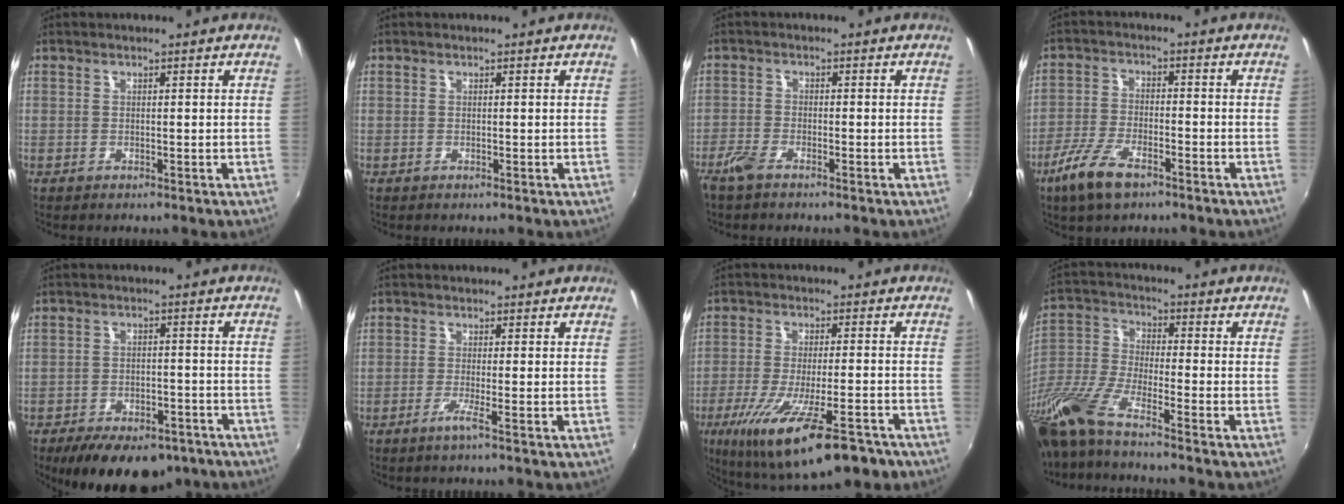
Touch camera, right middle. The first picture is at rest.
{"total": 0.0}
{"total": 3.5, "force": [-2.8, 0.8, 1.9], "torque": [-0.056, -0.005, -0.062]}
{"total": 8.3, "force": [-5.4, 3.1, 5.5], "torque": [-0.133, -0.010, -0.106]}
{"total": 15.2, "force": [-10.8, 7.2, 7.8], "torque": [-0.161, -0.014, -0.143]}
{"total": 1.8, "force": [-1.0, -0.8, 1.4], "torque": [-0.034, -0.006, -0.026]}
{"total": 18.6, "force": [-11.0, 4.6, 14.3], "torque": [-0.267, -0.069, -0.170]}
{"total": 14.7, "force": [-11.4, 1.0, 9.2], "torque": [-0.202, -0.034, -0.232]}